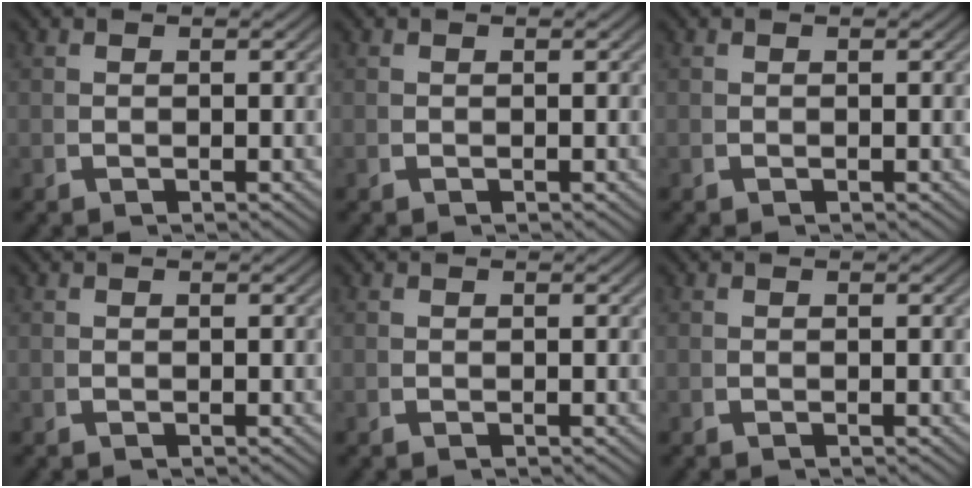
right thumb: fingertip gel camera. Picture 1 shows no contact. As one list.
[{"total": 0.0}, {"total": 0.0}, {"total": 0.0}, {"total": 0.0}, {"total": 0.0}]